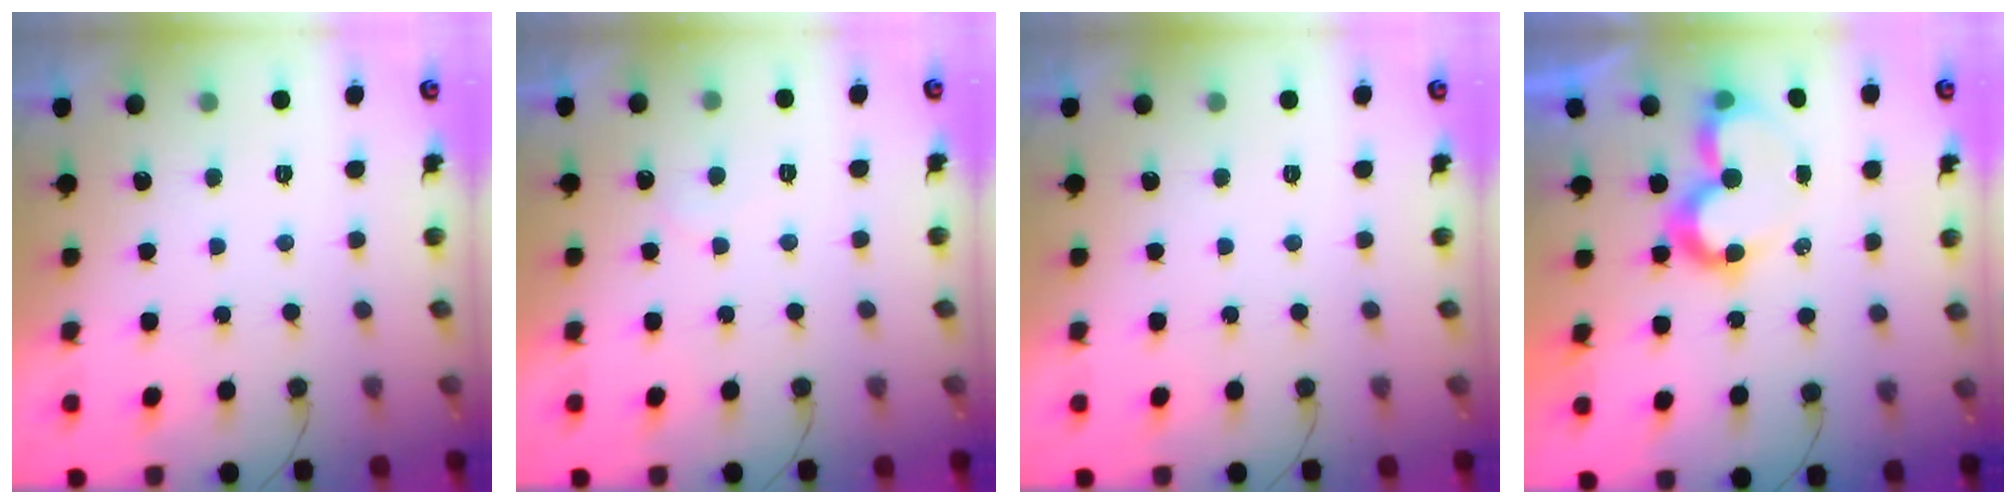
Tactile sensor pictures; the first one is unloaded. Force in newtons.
{"total": 4.7, "press": 4.7, "slide": 0.3}
{"total": 0.0}
{"total": 7.9, "press": 7.9, "slide": 0.8}